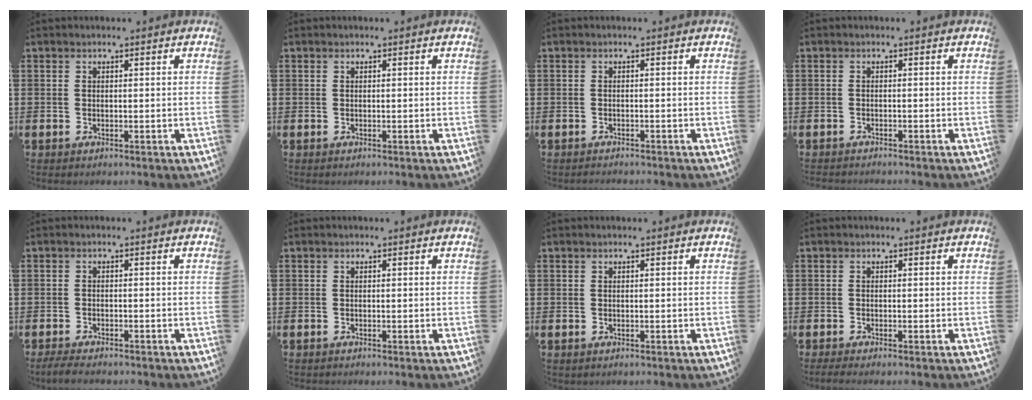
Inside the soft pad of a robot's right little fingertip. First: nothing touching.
{"total": 0.0}
{"total": 0.7, "force": [-0.7, 0.0, 0.0], "torque": [-0.001, -0.003, -0.014]}
{"total": 0.8, "force": [-0.8, -0.1, 0.0], "torque": [-0.002, -0.001, -0.017]}
{"total": 1.6, "force": [-1.5, 0.2, 0.6], "torque": [-0.012, 0.003, -0.029]}
{"total": 0.0}
{"total": 0.0}
{"total": 0.8, "force": [-0.4, 0.1, 0.7], "torque": [-0.010, -0.003, -0.008]}